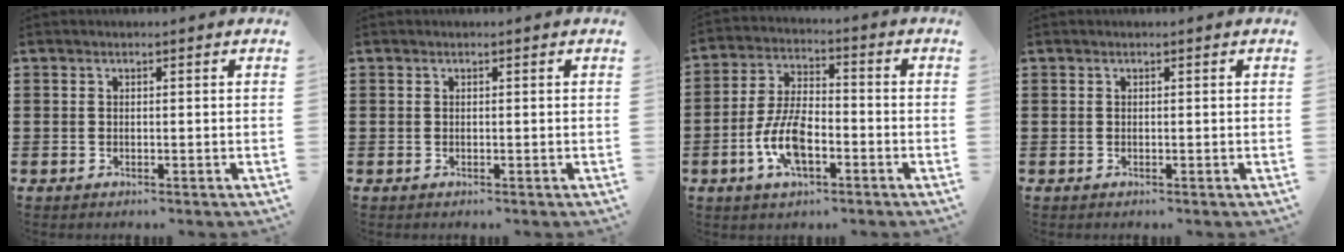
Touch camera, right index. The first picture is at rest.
{"total": 0.0}
{"total": 8.8, "force": [-3.1, 4.0, 7.2], "torque": [-0.159, -0.001, -0.061]}
{"total": 0.0}